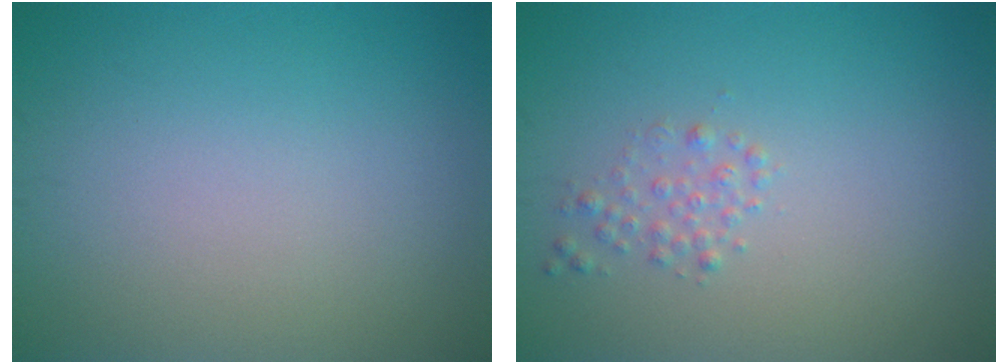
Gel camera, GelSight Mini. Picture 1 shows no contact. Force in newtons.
{"total": 1.2, "press": 1.2, "slide": 0.0}